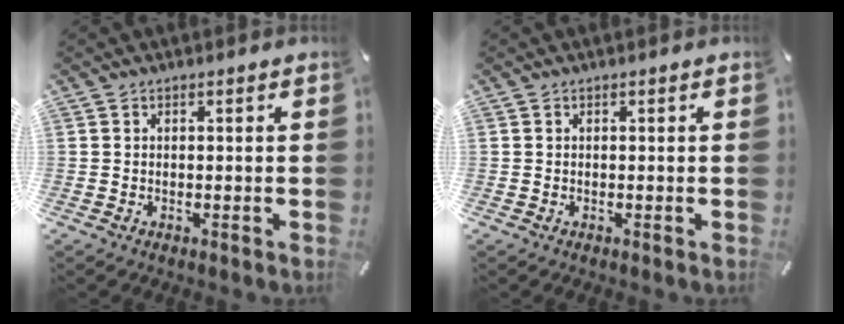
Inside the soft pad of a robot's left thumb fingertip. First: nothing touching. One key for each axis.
{"total": 0.0}